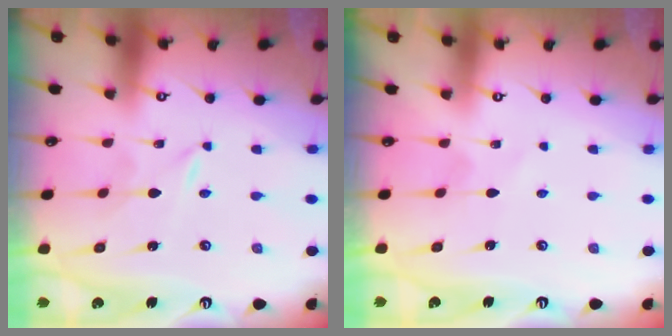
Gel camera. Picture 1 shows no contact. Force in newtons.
{"total": 2.5, "press": 2.5, "slide": 0.2}